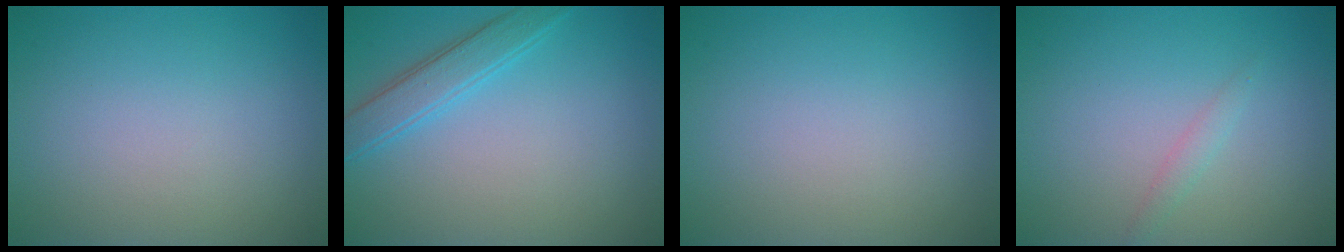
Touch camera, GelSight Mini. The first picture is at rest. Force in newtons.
{"total": 2.8, "press": 2.8, "slide": 0.2}
{"total": 0.0}
{"total": 1.0, "press": 1.0, "slide": 0.0}